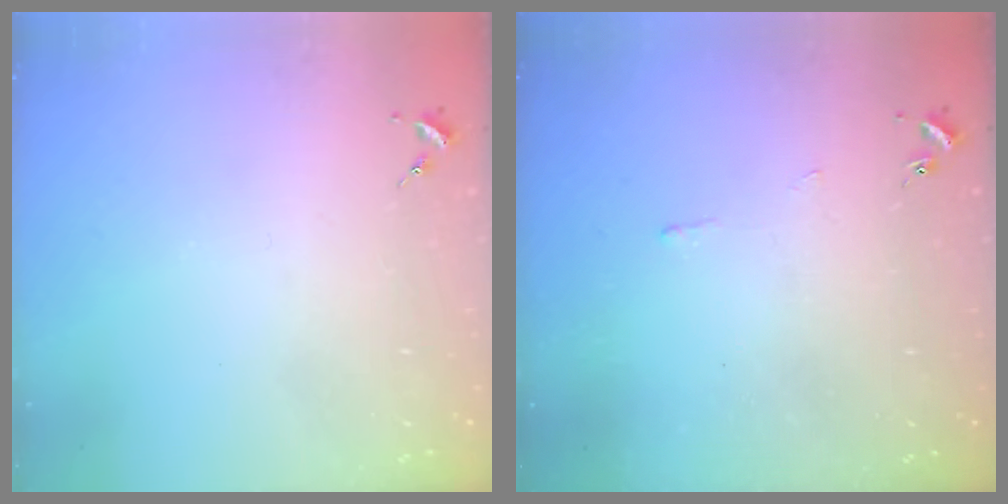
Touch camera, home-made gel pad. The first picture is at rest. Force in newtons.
{"total": 2.5, "press": 2.5, "slide": 0.5}